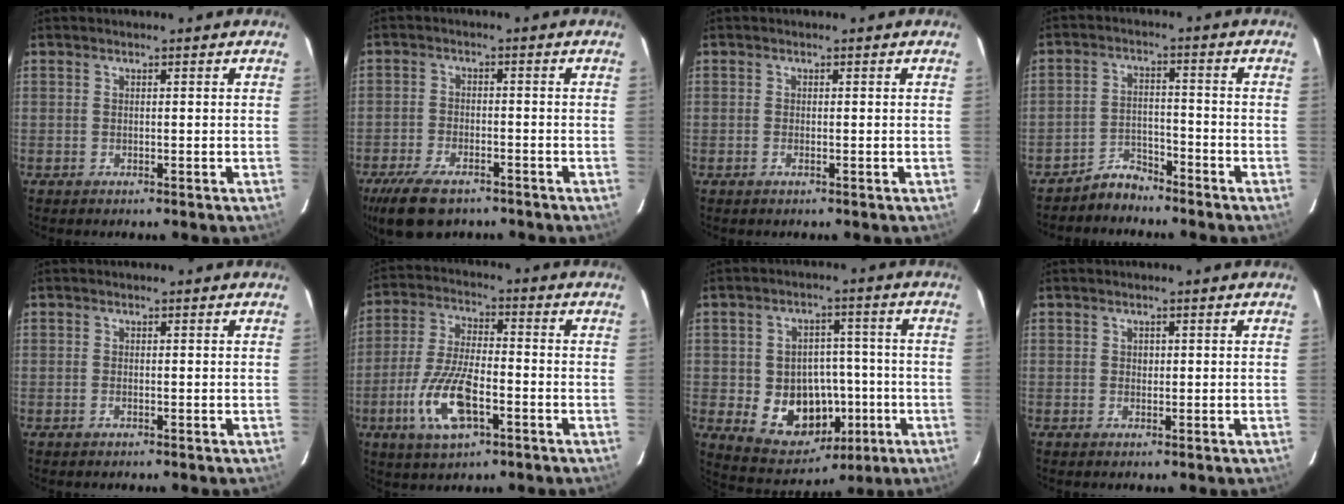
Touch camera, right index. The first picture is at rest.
{"total": 10.4, "force": [-7.5, 4.5, 5.6], "torque": [-0.140, -0.016, -0.133]}
{"total": 0.6, "force": [-0.2, 0.1, 0.6], "torque": [-0.013, 0.000, -0.005]}
{"total": 4.7, "force": [-4.4, 1.7, 0.3], "torque": [-0.013, 0.018, -0.077]}
{"total": 0.5, "force": [-0.2, 0.3, 0.3], "torque": [-0.007, 0.000, -0.005]}
{"total": 12.9, "force": [-5.0, 4.9, 10.9], "torque": [-0.233, -0.008, -0.092]}
{"total": 13.5, "force": [-3.2, 11.0, 7.2], "torque": [-0.146, 0.014, -0.025]}
{"total": 0.8, "force": [0.1, 0.7, 0.1], "torque": [0.002, 0.002, 0.002]}